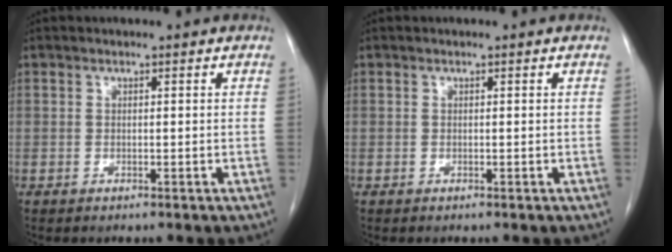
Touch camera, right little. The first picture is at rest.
{"total": 0.0}